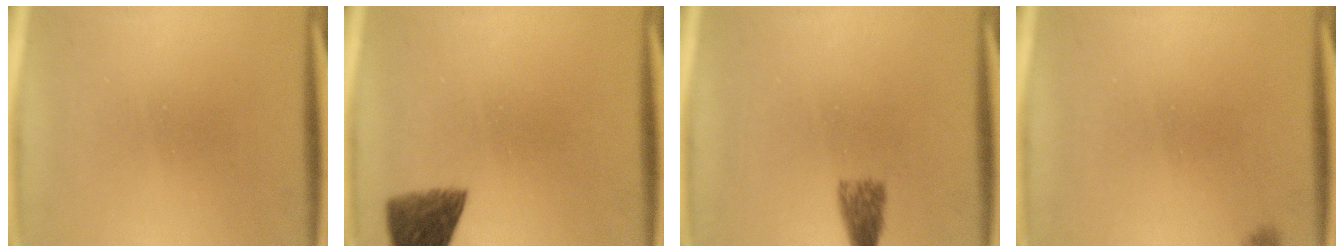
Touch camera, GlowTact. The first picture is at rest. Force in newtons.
{"total": 6.5}
{"total": 2.7}
{"total": 1.0}